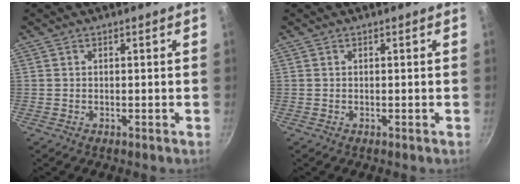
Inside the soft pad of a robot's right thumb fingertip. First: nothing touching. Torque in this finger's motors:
{"motor_torque": [0.00, 0.00, 0.11, -0.01, 0.00]}